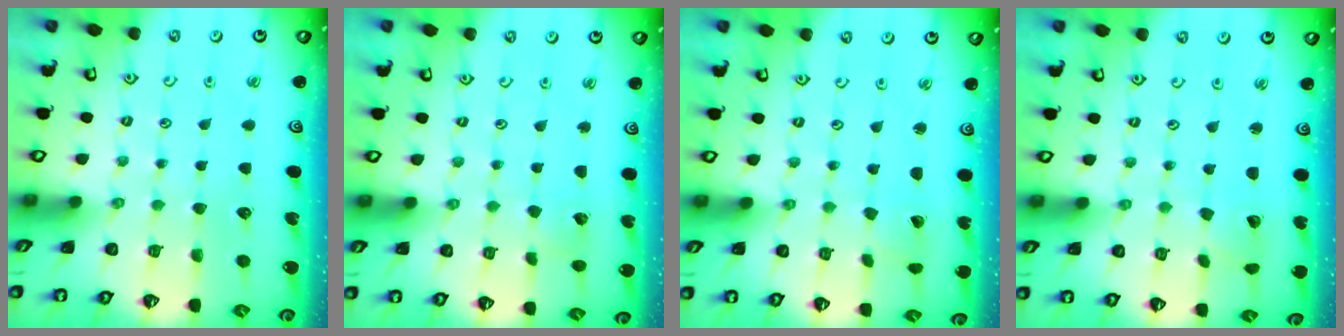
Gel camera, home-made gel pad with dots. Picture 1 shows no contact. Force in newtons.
{"total": 2.9, "press": 2.9, "slide": 0.3}
{"total": 1.2, "press": 1.2, "slide": 0.0}
{"total": 2.3, "press": 2.3, "slide": 0.0}